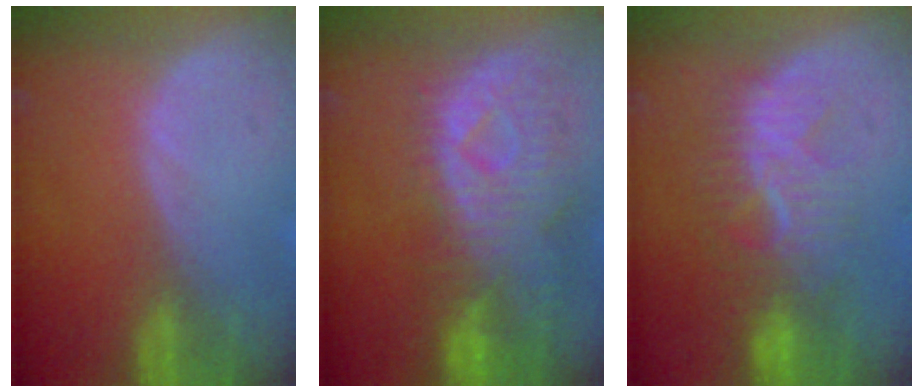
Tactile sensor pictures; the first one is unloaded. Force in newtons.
{"total": 11.1, "press": 9.7, "slide": 5.5}
{"total": 8.6, "press": 8.0, "slide": 2.9}